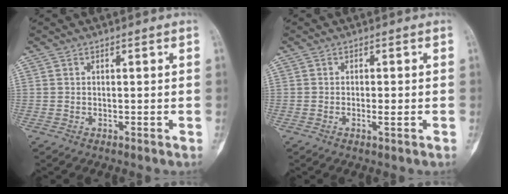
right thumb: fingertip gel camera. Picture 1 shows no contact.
{"total": 1.7, "force": [-0.5, 0.4, 1.6], "torque": [-0.030, -0.001, -0.009]}